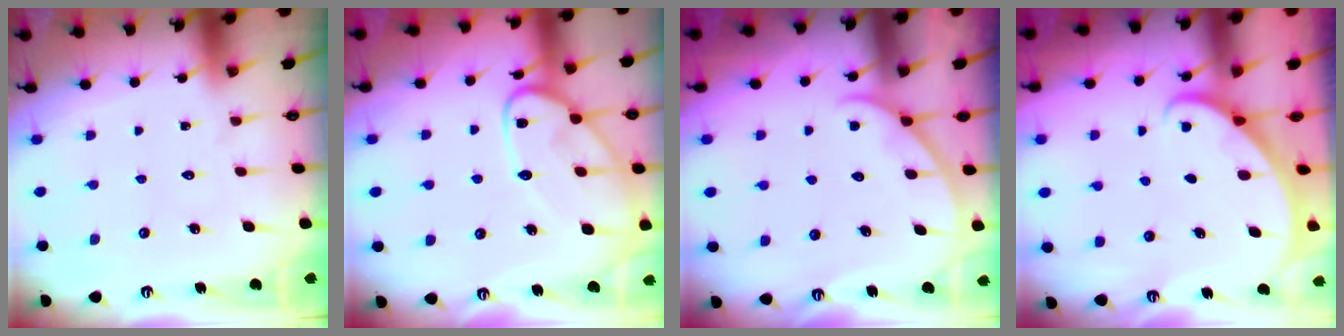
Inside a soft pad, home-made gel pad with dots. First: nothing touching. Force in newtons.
{"total": 14.5, "press": 14.5, "slide": 1.3}
{"total": 3.9, "press": 3.8, "slide": 0.3}
{"total": 1.9, "press": 1.9, "slide": 0.1}